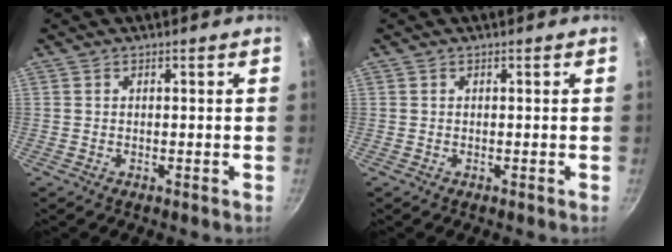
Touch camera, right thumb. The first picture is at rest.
{"total": 0.0}